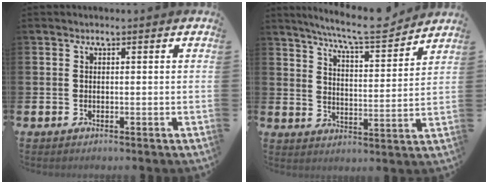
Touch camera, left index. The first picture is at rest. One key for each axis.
{"total": 8.4, "fx": 7.8, "fy": 0.6, "fz": 3.1, "tx": -0.071, "ty": -0.049, "tz": 0.134}